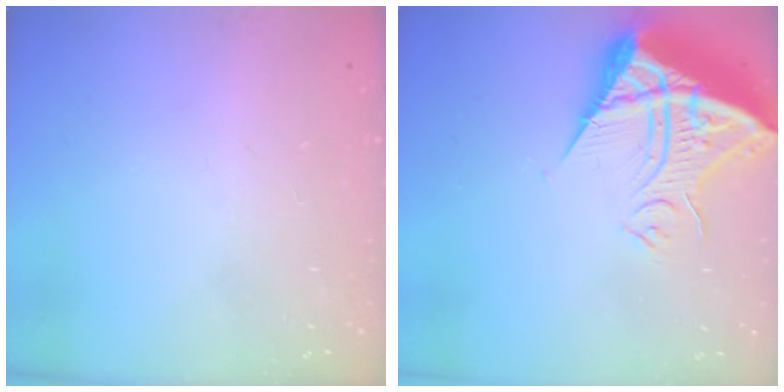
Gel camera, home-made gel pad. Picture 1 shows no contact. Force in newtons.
{"total": 13.2, "press": 13.1, "slide": 1.2}